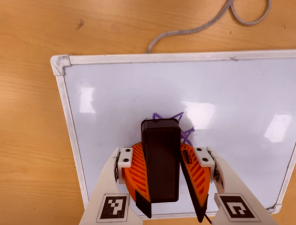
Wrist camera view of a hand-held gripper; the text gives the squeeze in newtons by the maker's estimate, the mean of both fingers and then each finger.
{"total": 13.9, "left": 15.9, "right": 12.0}